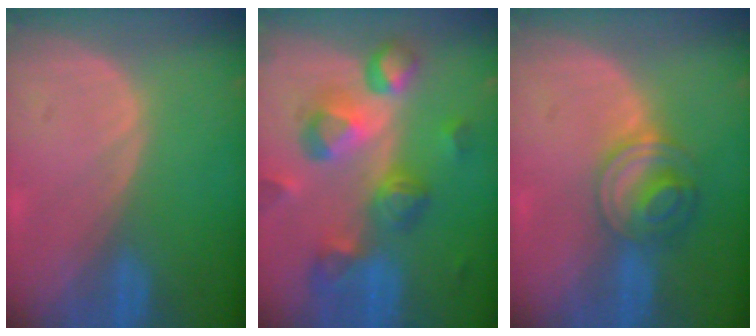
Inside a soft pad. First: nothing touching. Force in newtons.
{"total": 10.6, "press": 9.4, "slide": 4.7}
{"total": 6.0, "press": 5.4, "slide": 2.6}